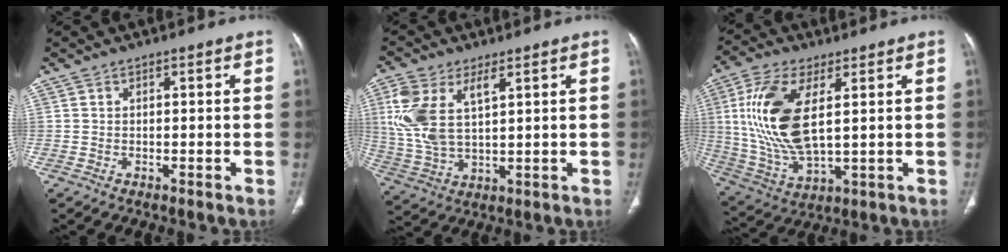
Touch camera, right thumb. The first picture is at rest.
{"total": 12.1, "force": [4.2, 6.0, 9.6], "torque": [-0.219, -0.006, 0.092]}
{"total": 17.2, "force": [3.4, 7.7, 15.0], "torque": [-0.320, -0.014, 0.077]}